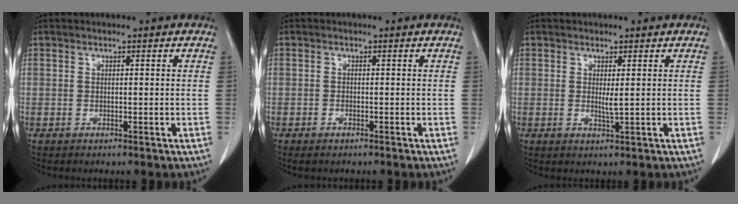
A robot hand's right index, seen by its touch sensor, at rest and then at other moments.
{"total": 1.0, "force": [-0.8, 0.3, 0.5], "torque": [-0.012, -0.001, -0.009]}
{"total": 1.5, "force": [0.4, 0.0, 1.4], "torque": [-0.030, -0.003, 0.010]}